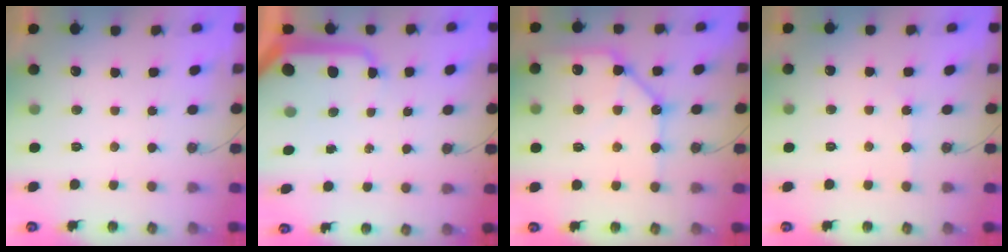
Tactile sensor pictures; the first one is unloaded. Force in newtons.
{"total": 12.4, "press": 12.4, "slide": 1.3}
{"total": 13.9, "press": 13.8, "slide": 1.5}
{"total": 2.7, "press": 2.7, "slide": 0.5}